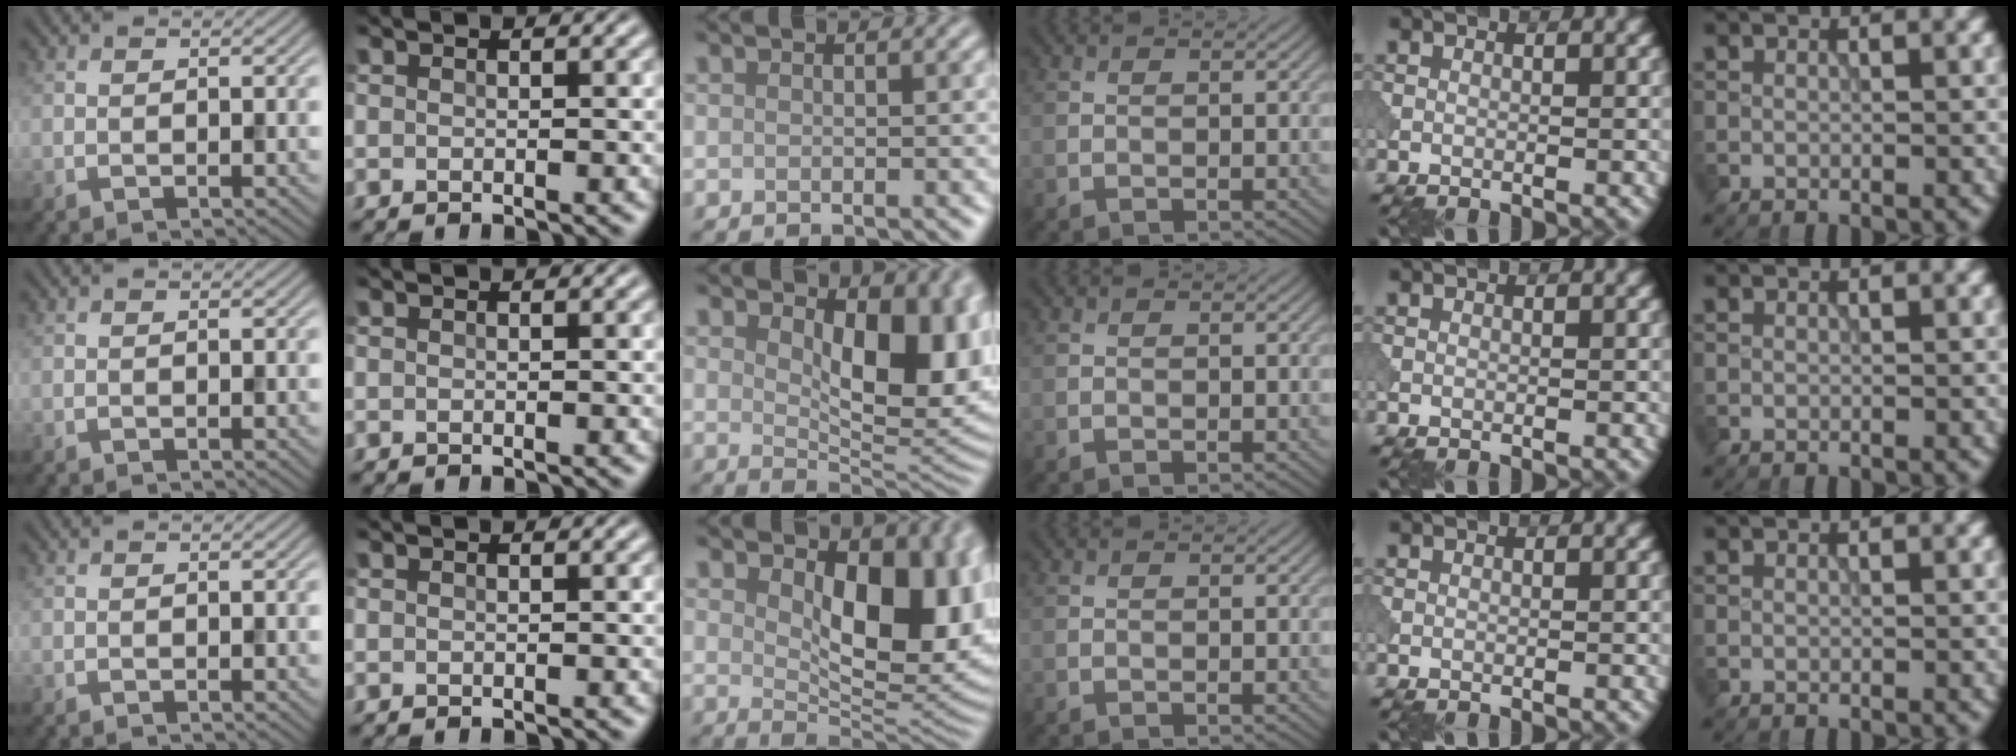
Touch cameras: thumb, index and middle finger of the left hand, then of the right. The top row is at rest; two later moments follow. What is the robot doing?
{"motion": "pour", "object": "beaker"}